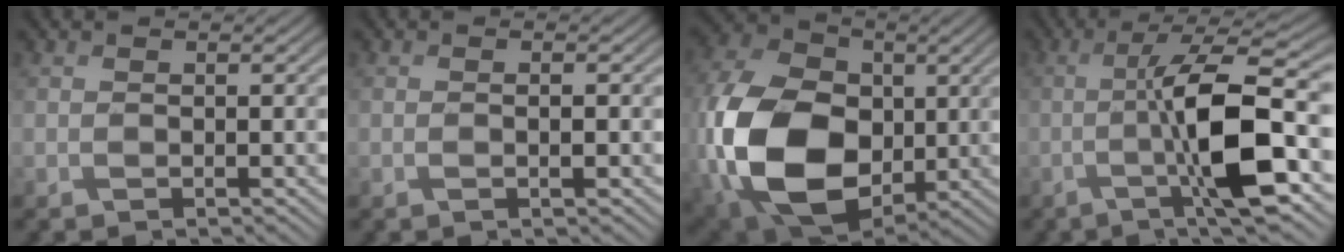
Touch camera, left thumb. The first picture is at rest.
{"total": 1.3, "force": [-0.2, 0.1, 1.3], "torque": [-0.025, 0.000, -0.005]}
{"total": 19.5, "force": [-2.4, 13.8, 13.6], "torque": [-0.331, -0.022, -0.040]}
{"total": 10.4, "force": [-2.1, 1.9, 10.0], "torque": [-0.153, 0.009, -0.051]}